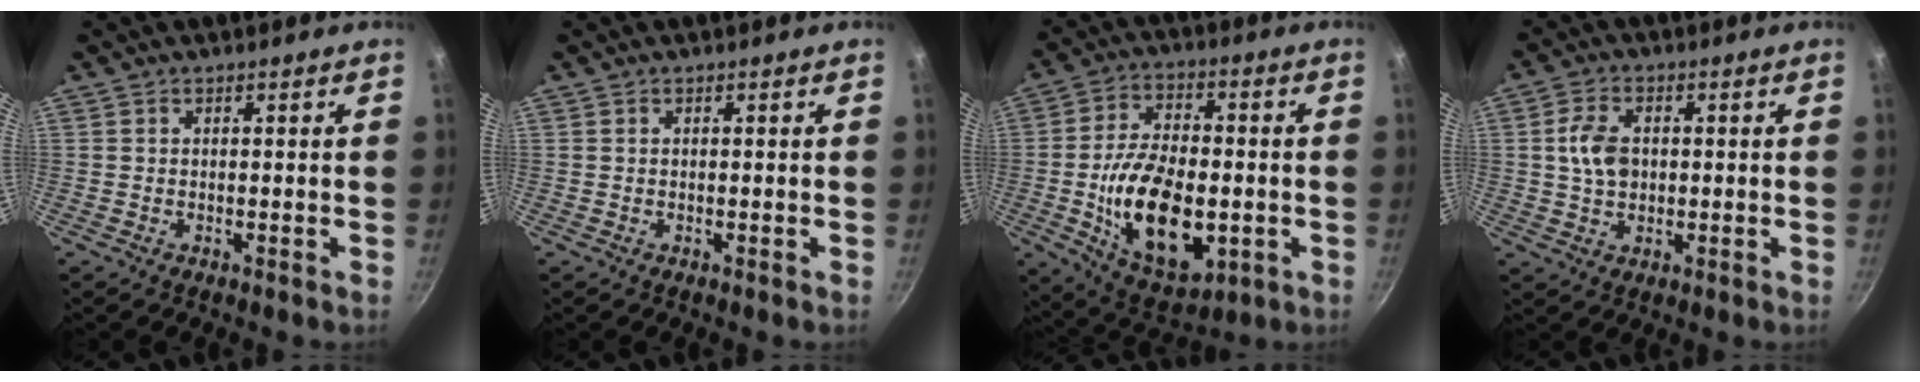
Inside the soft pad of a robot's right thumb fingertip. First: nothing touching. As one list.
[{"total": 0.0}, {"total": 19.5, "force": [-3.5, 11.0, 15.8], "torque": [-0.259, 0.008, -0.047]}, {"total": 6.5, "force": [0.6, 4.6, 4.6], "torque": [-0.078, 0.008, 0.010]}]